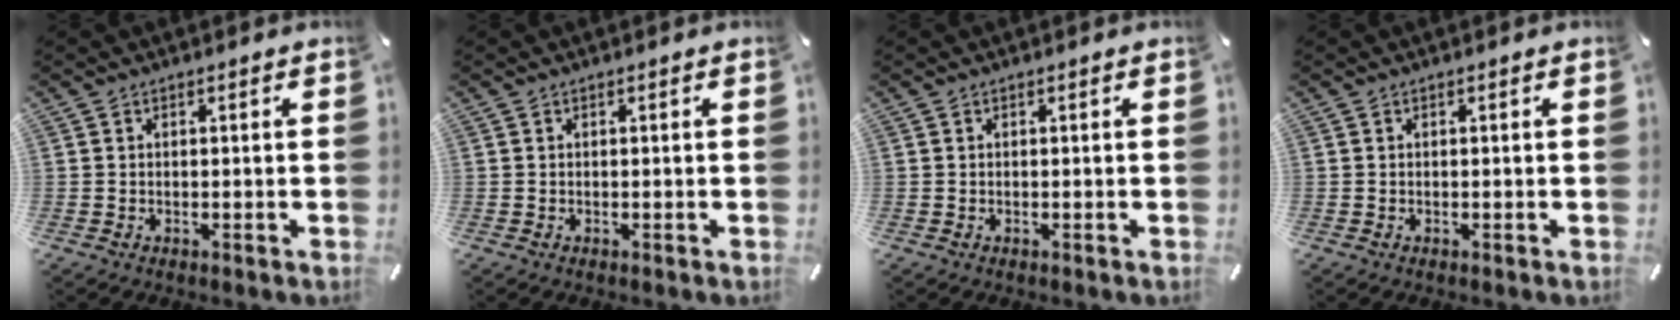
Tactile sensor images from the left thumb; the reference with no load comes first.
{"total": 0.0}
{"total": 0.0}
{"total": 0.0}